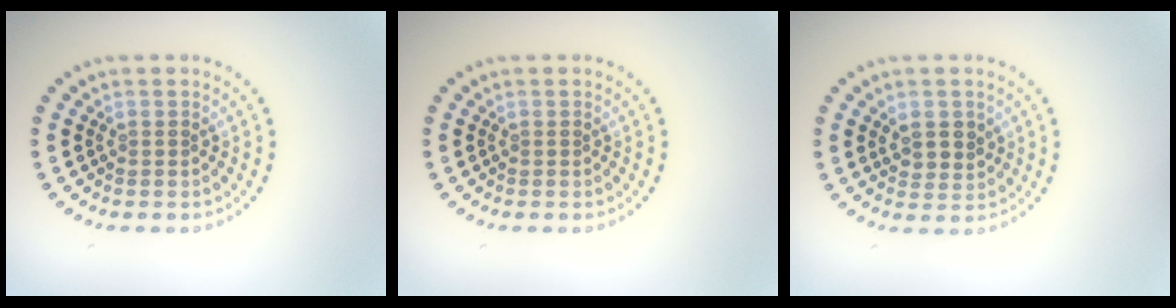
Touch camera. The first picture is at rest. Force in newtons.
{"total": 0.0}
{"total": 2.4, "press": 2.2, "slide": 0.8}